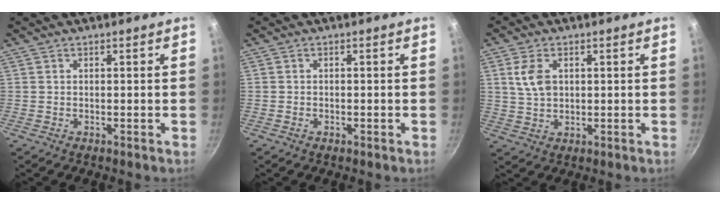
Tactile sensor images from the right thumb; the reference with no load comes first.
{"total": 0.8, "force": [-0.4, 0.5, 0.5], "torque": [-0.009, 0.001, -0.010]}
{"total": 5.7, "force": [1.5, 3.7, 4.1], "torque": [-0.074, -0.001, 0.029]}